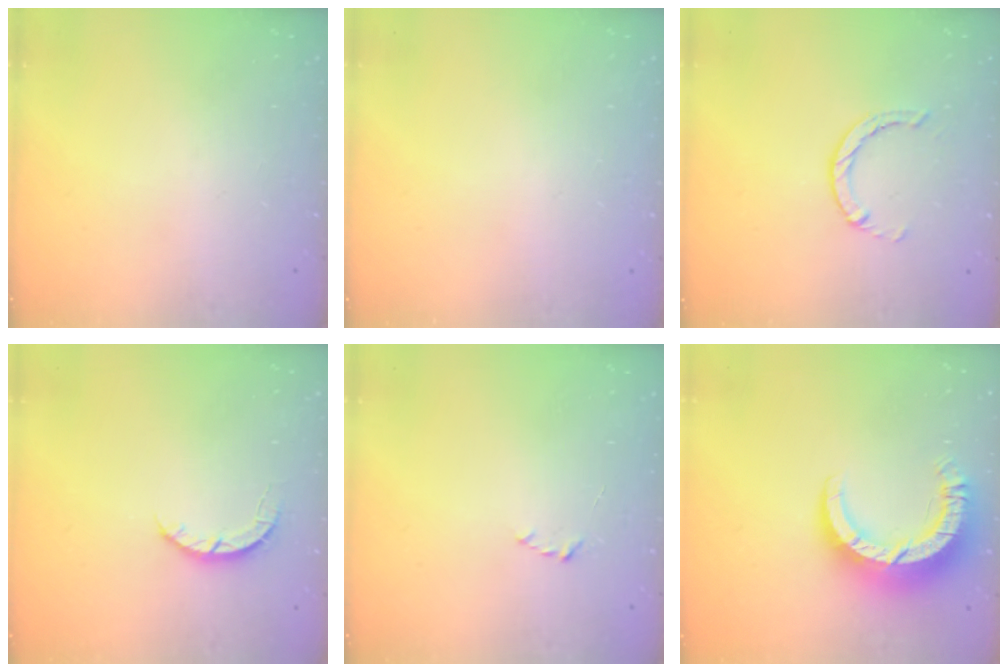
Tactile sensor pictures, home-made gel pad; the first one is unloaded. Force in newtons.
{"total": 2.5, "press": 2.5, "slide": 0.2}
{"total": 1.4, "press": 1.4, "slide": 0.3}
{"total": 2.7, "press": 2.7, "slide": 0.4}
{"total": 2.2, "press": 2.1, "slide": 0.3}
{"total": 11.5, "press": 11.5, "slide": 1.0}